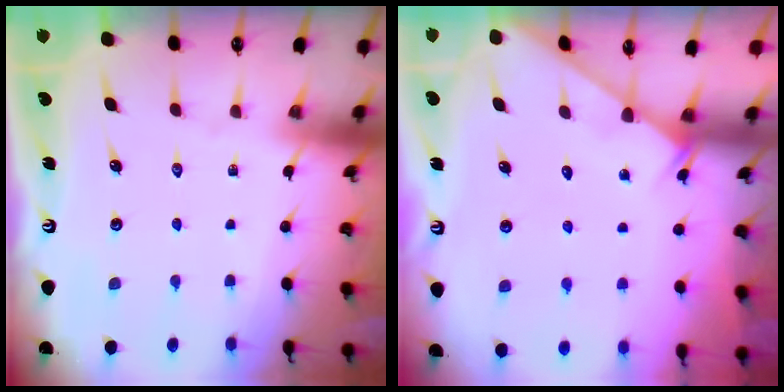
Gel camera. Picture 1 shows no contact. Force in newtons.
{"total": 5.1, "press": 5.1, "slide": 0.3}